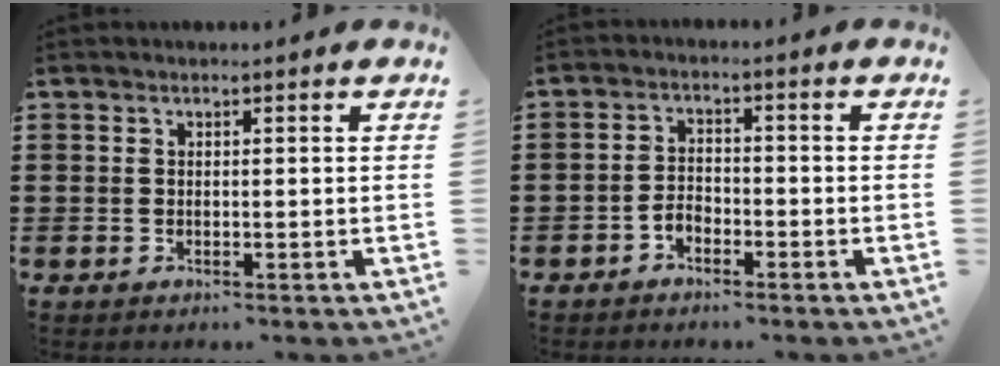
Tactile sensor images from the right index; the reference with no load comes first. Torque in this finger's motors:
{"motor_torque": [1.13, 1.01, 0.03, 0.03]}